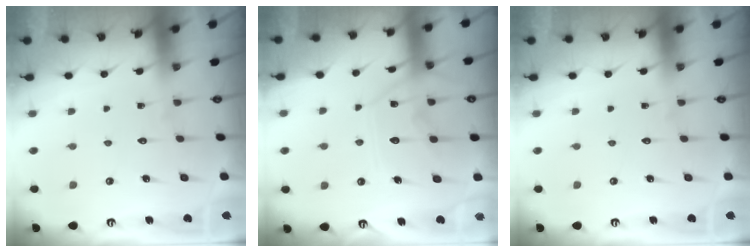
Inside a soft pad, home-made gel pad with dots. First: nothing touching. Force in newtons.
{"total": 12.0, "press": 12.0, "slide": 0.9}
{"total": 0.0}